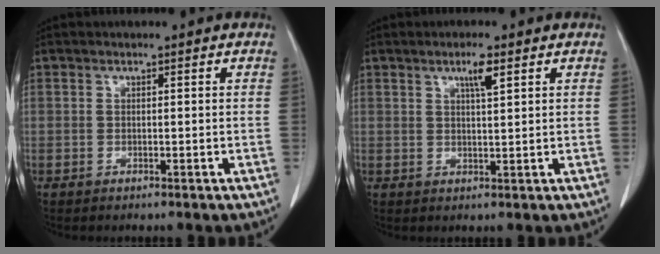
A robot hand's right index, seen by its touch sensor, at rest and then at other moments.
{"total": 3.0, "force": [1.7, 0.2, 2.5], "torque": [-0.047, -0.002, 0.027]}